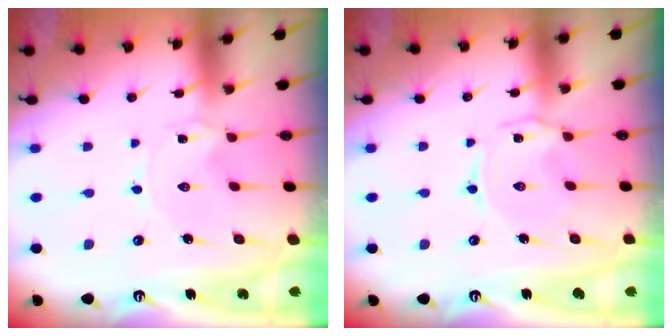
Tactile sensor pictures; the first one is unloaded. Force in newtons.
{"total": 2.0, "press": 2.0, "slide": 0.5}